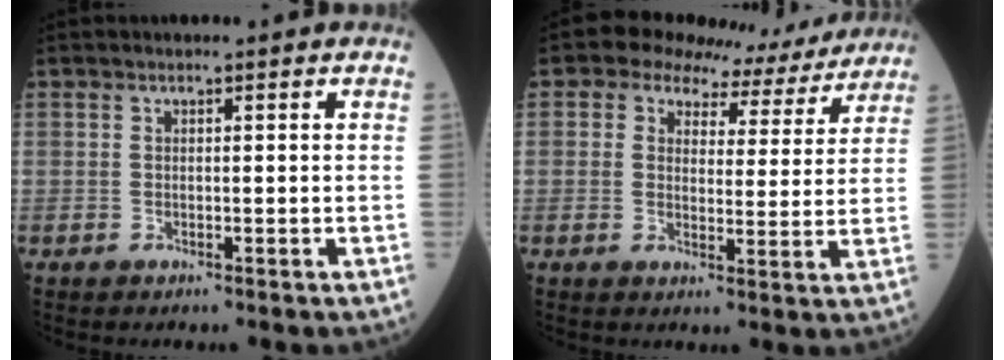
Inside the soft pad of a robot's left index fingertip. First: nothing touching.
{"total": 8.8, "force": [7.7, 3.9, 1.4], "torque": [-0.016, 0.011, 0.084]}